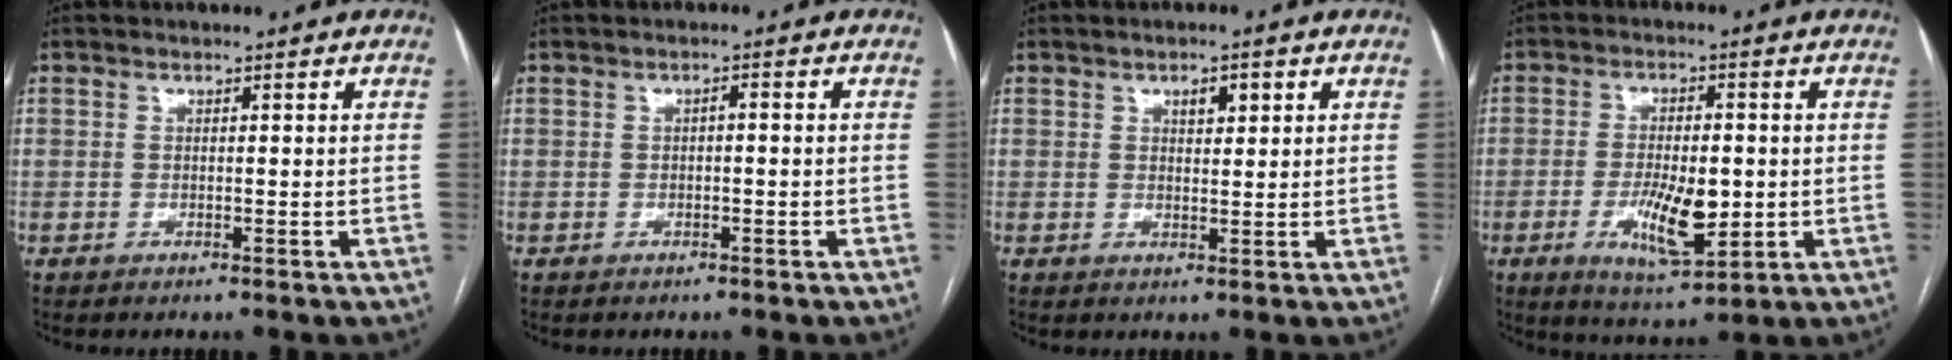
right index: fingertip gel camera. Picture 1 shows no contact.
{"total": 0.8, "force": [-0.1, 0.3, 0.8], "torque": [-0.012, 0.004, -0.003]}
{"total": 2.6, "force": [1.3, 1.1, 2.0], "torque": [-0.032, 0.002, 0.020]}
{"total": 9.2, "force": [-1.7, 3.0, 8.6], "torque": [-0.156, -0.012, -0.021]}